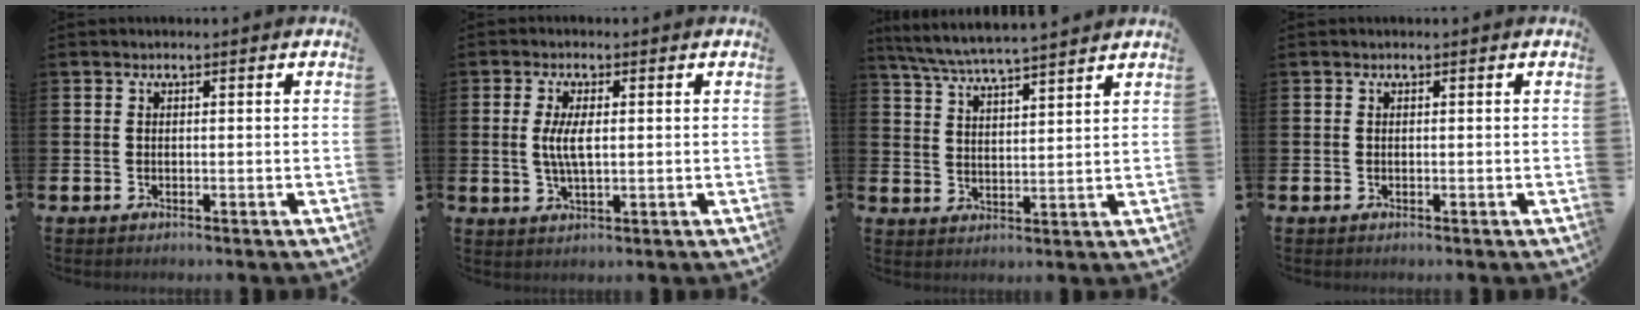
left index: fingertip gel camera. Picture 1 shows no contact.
{"total": 4.1, "force": [0.7, 1.5, 3.8], "torque": [-0.070, 0.004, 0.008]}
{"total": 6.3, "force": [6.1, 0.0, 1.8], "torque": [-0.055, -0.034, 0.107]}
{"total": 0.0}